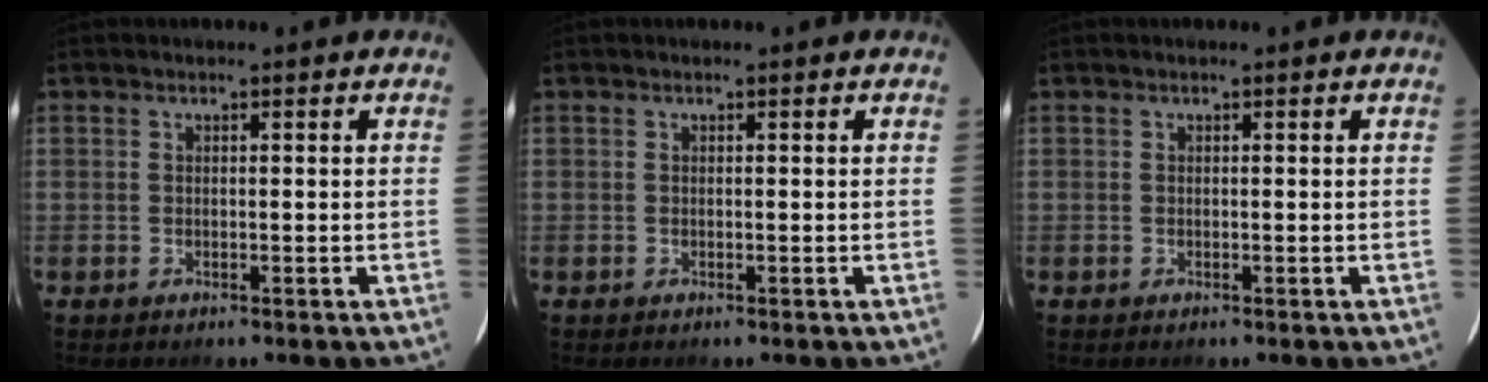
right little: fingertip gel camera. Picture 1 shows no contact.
{"total": 0.0}
{"total": 0.0}